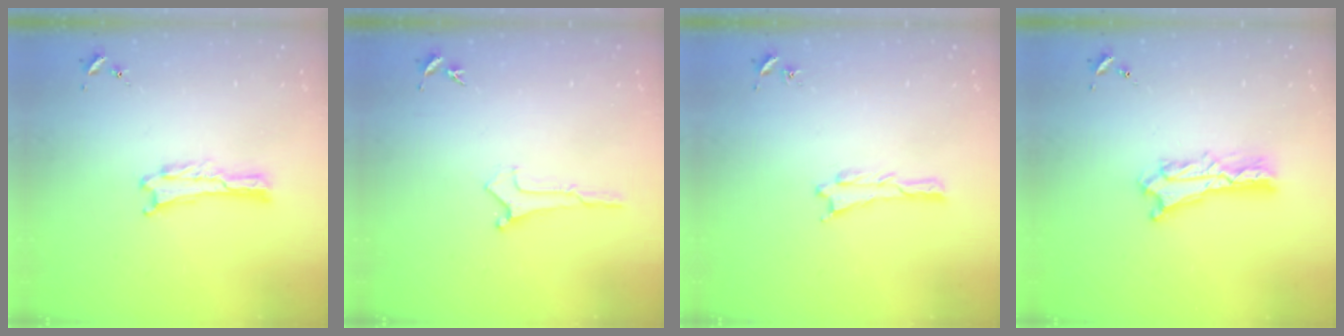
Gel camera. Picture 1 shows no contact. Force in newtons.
{"total": 0.0}
{"total": 0.0}
{"total": 3.2, "press": 3.2, "slide": 0.2}